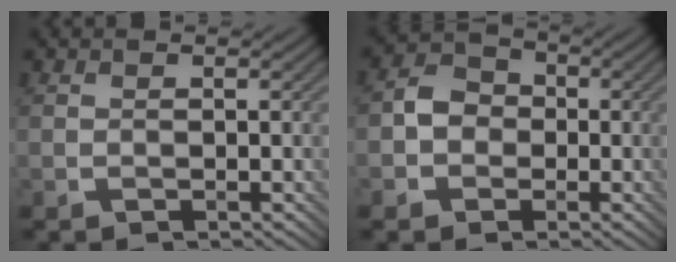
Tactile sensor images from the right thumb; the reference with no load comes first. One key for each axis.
{"total": 4.2, "fx": -0.9, "fy": 3.6, "fz": 1.9, "tx": -0.035, "ty": 0.009, "tz": -0.024}